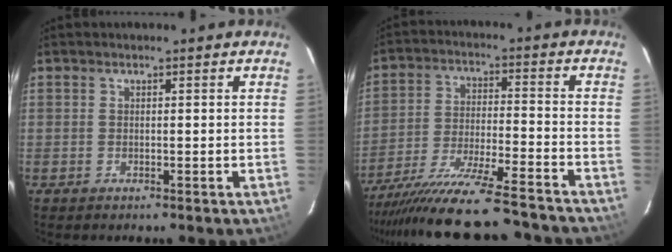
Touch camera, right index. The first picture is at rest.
{"total": 22.8, "force": [-20.8, 1.1, 9.4], "torque": [-0.180, -0.059, -0.319]}